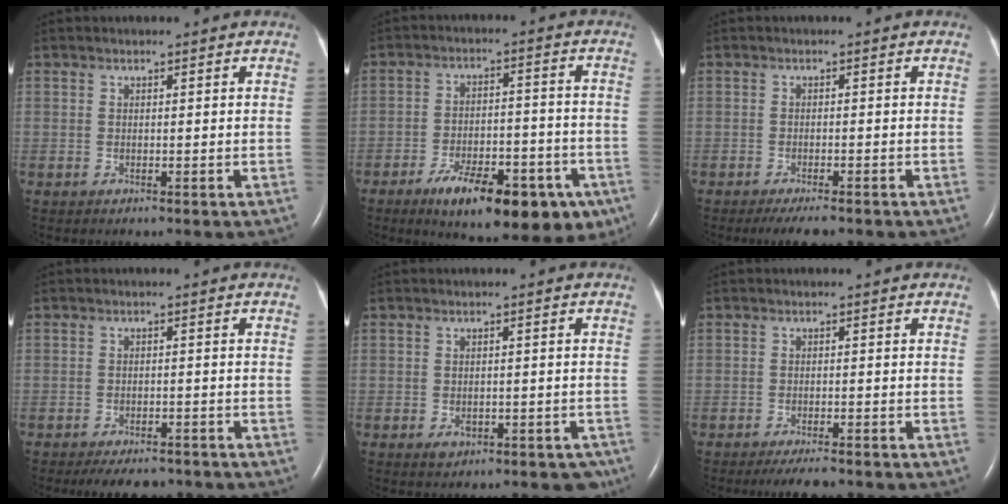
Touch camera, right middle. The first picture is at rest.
{"total": 17.2, "force": [-10.2, 6.4, 12.3], "torque": [-0.125, 0.010, -0.143]}
{"total": 4.2, "force": [-3.3, 0.8, 2.5], "torque": [-0.037, -0.008, -0.049]}
{"total": 6.5, "force": [-5.6, 2.4, 2.5], "torque": [-0.030, -0.005, -0.075]}
{"total": 4.3, "force": [-2.4, 2.6, 2.4], "torque": [-0.018, 0.007, -0.024]}
{"total": 3.9, "force": [-3.3, 0.6, 2.1], "torque": [-0.035, -0.008, -0.048]}